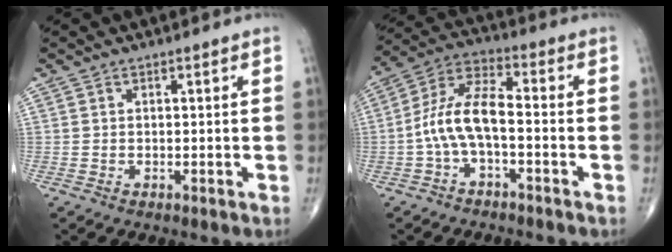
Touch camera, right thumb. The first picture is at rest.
{"total": 9.7, "force": [-2.2, 4.0, 8.5], "torque": [-0.172, 0.045, -0.050]}